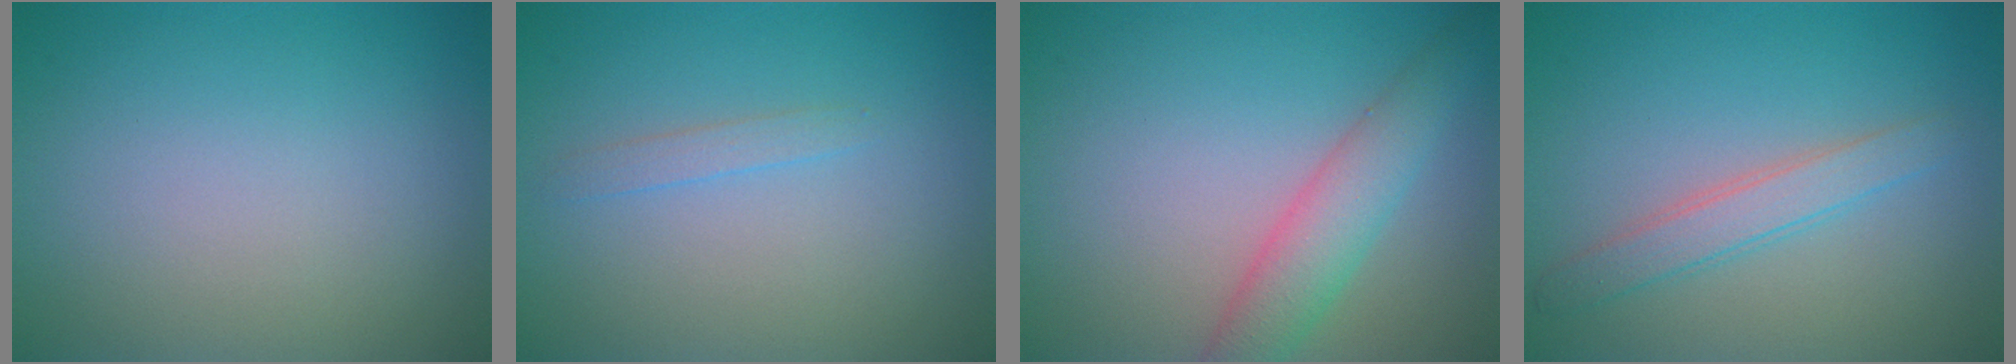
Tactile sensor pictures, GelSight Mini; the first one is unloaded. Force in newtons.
{"total": 1.0, "press": 1.0, "slide": 0.1}
{"total": 3.7, "press": 3.7, "slide": 0.2}
{"total": 2.4, "press": 2.4, "slide": 0.2}